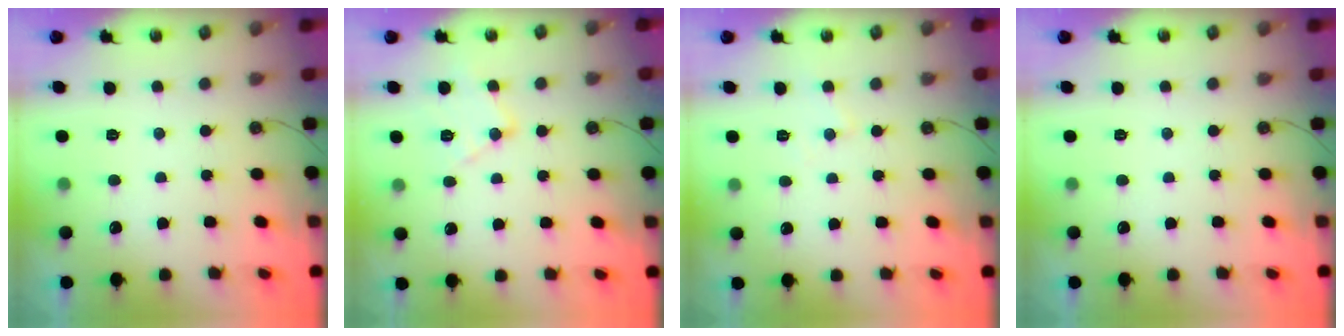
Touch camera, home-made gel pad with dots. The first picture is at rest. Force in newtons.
{"total": 11.2, "press": 11.1, "slide": 0.8}
{"total": 5.1, "press": 5.0, "slide": 0.8}
{"total": 0.0}